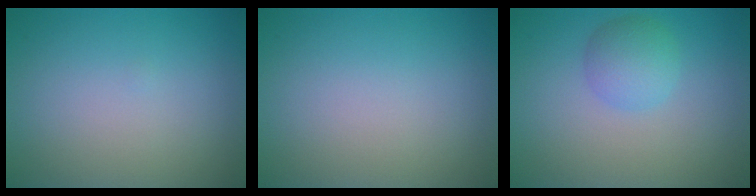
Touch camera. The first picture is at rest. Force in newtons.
{"total": 0.0}
{"total": 2.7, "press": 2.7, "slide": 0.1}